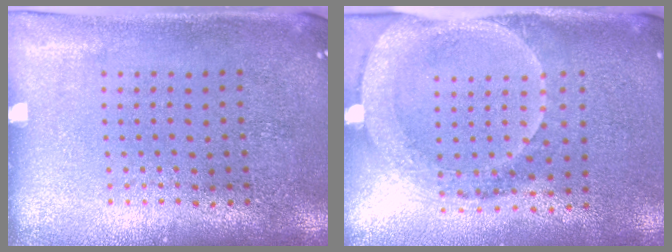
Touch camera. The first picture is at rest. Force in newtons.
{"total": 1.8, "press": 1.6, "slide": 0.8}